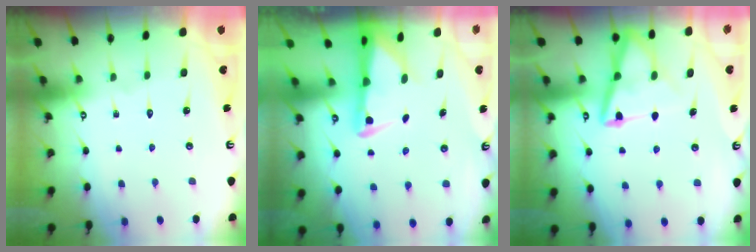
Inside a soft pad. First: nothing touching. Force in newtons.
{"total": 2.5, "press": 2.5, "slide": 0.5}
{"total": 9.6, "press": 9.6, "slide": 1.0}